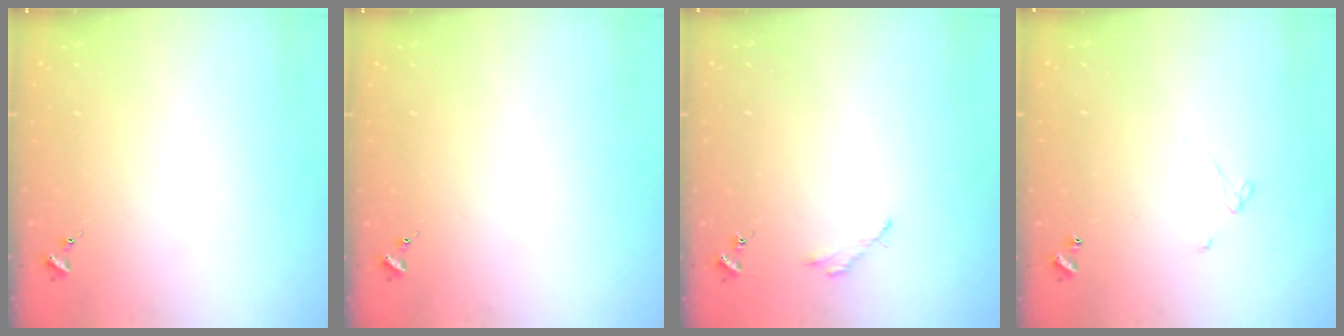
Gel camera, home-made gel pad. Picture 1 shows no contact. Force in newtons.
{"total": 0.0}
{"total": 2.5, "press": 2.5, "slide": 0.2}
{"total": 2.6, "press": 2.6, "slide": 0.2}